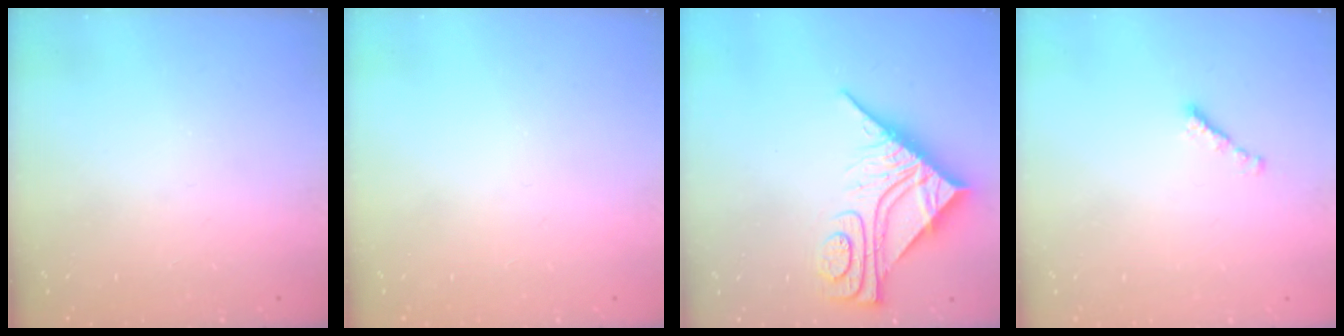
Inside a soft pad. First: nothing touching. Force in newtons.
{"total": 0.0}
{"total": 11.7, "press": 11.7, "slide": 1.1}
{"total": 1.8, "press": 1.7, "slide": 0.6}